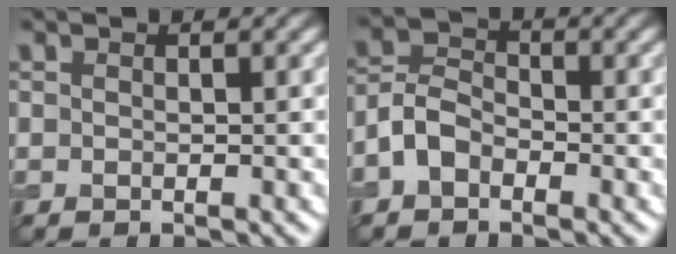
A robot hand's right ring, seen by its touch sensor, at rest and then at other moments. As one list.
[{"total": 3.2, "force": [-1.6, 2.1, 1.8], "torque": [-0.034, 0.009, -0.041]}]